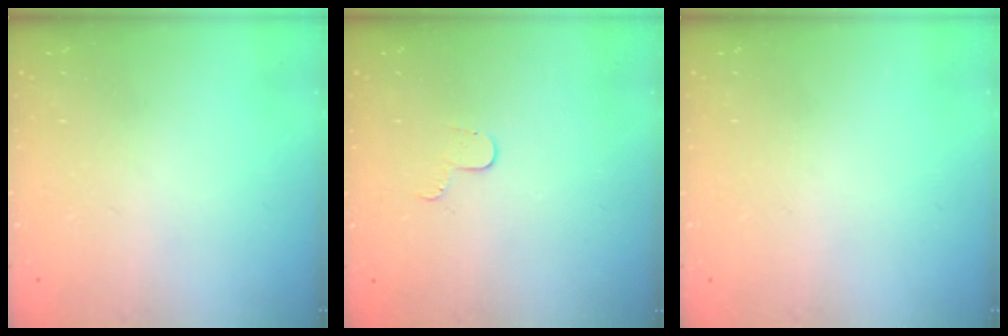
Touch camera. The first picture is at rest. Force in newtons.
{"total": 4.2, "press": 4.2, "slide": 0.4}
{"total": 0.0}